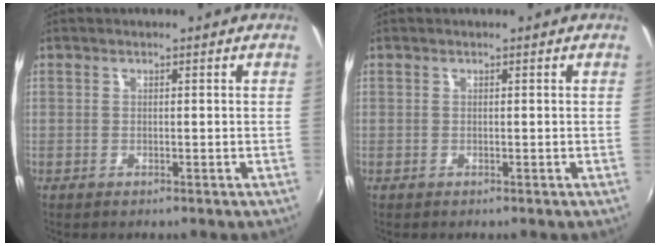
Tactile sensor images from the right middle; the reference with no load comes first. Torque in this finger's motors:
{"motor_torque": [0.10, -0.18, 0.01, 0.00]}